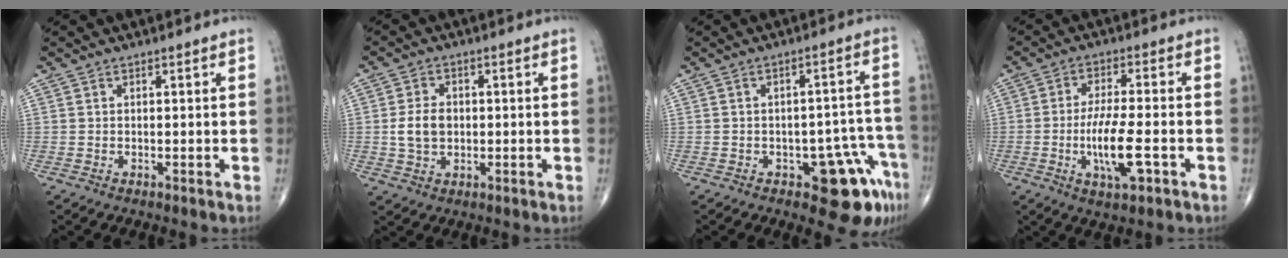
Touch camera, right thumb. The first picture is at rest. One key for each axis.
{"total": 5.6, "fx": -0.1, "fy": 4.1, "fz": 3.8, "tx": -0.066, "ty": 0.004, "tz": -0.001}
{"total": 10.3, "fx": -5.5, "fy": 4.7, "fz": 7.4, "tx": -0.049, "ty": 0.038, "tz": -0.062}
{"total": 9.8, "fx": -2.8, "fy": 2.9, "fz": 8.9, "tx": -0.169, "ty": 0.005, "tz": -0.048}